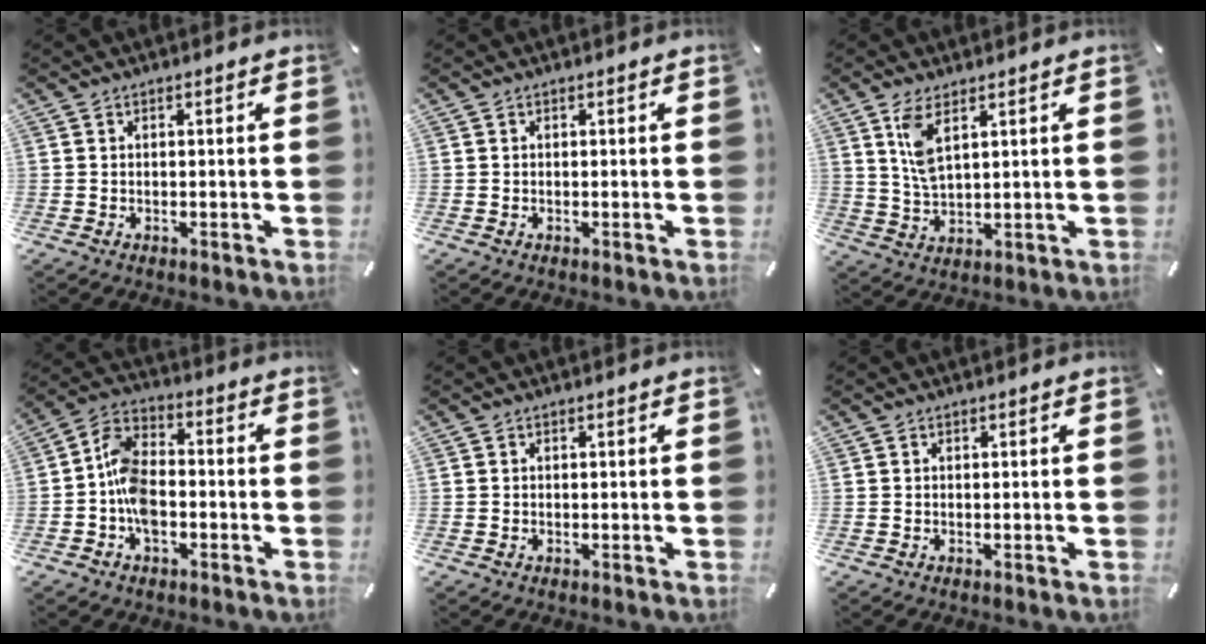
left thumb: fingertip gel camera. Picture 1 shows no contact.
{"total": 0.0}
{"total": 6.9, "force": [3.6, 2.7, 5.2], "torque": [-0.119, -0.004, 0.064]}
{"total": 9.2, "force": [-3.2, 5.9, 6.3], "torque": [-0.136, 0.021, -0.058]}
{"total": 0.0}
{"total": 0.0}